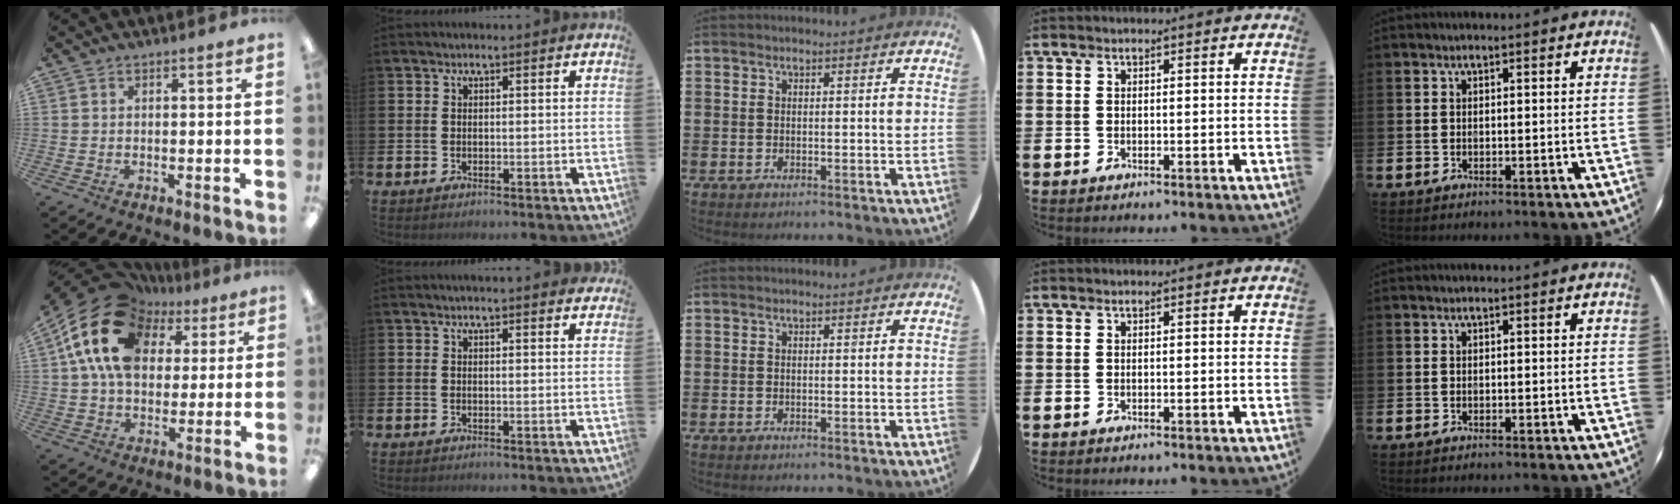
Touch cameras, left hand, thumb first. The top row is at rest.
{"thumb": {"total": 20.1, "force": [7.8, 14.5, 11.5], "torque": [-0.223, -0.022, 0.142]}, "index": {"total": 1.6, "force": [1.6, -0.1, 0.1], "torque": [0.004, -0.010, 0.028]}}